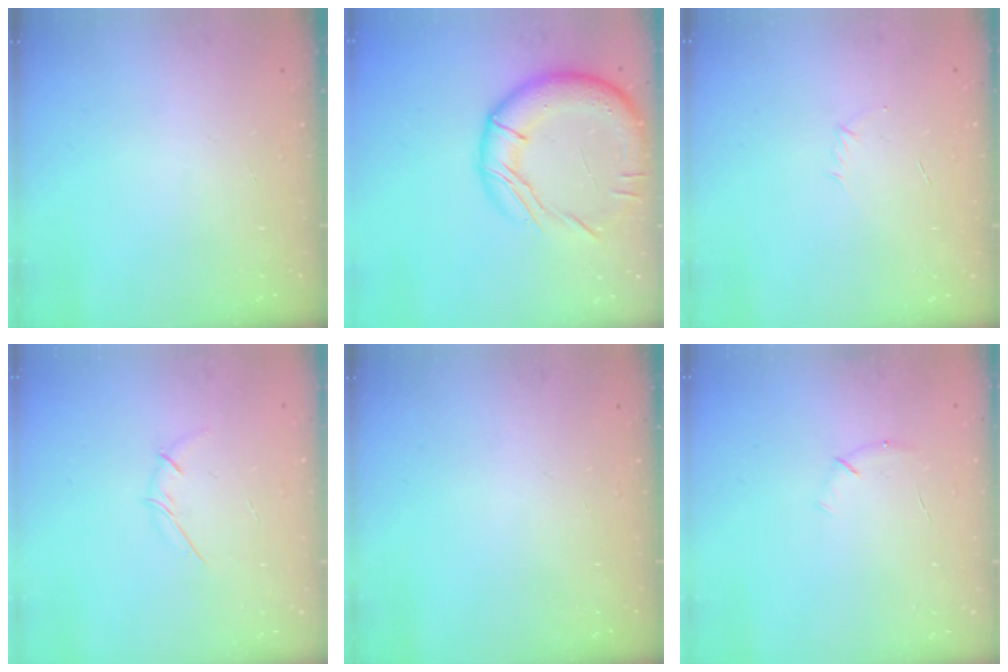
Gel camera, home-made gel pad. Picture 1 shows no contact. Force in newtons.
{"total": 17.5, "press": 17.3, "slide": 2.1}
{"total": 2.7, "press": 2.6, "slide": 0.7}
{"total": 3.6, "press": 3.5, "slide": 0.9}
{"total": 0.0}
{"total": 4.6, "press": 4.4, "slide": 1.2}